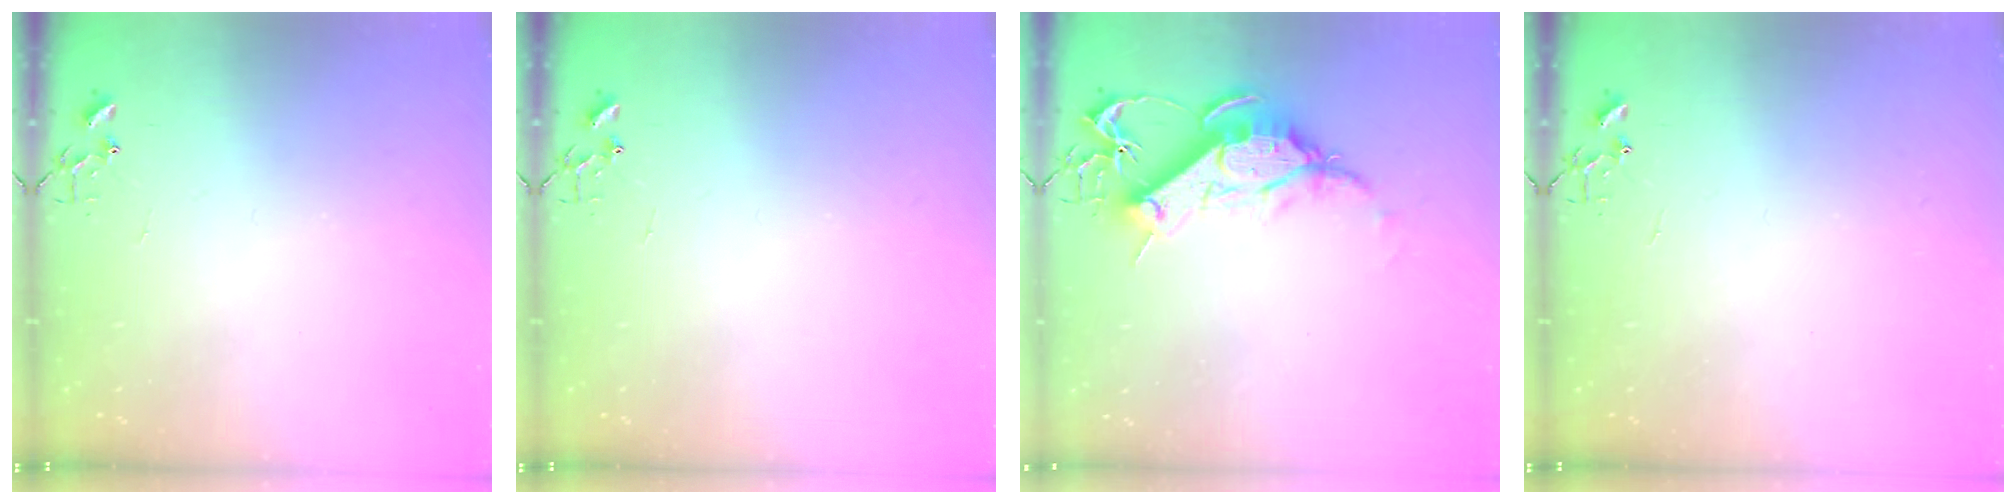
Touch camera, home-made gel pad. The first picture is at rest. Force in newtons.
{"total": 0.0}
{"total": 13.5, "press": 13.4, "slide": 1.6}
{"total": 0.0}